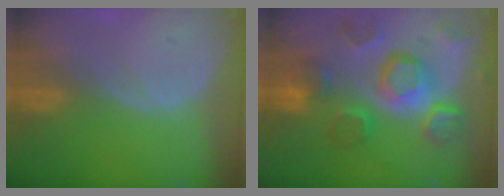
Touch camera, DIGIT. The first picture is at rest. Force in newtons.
{"total": 12.1, "press": 10.5, "slide": 5.9}